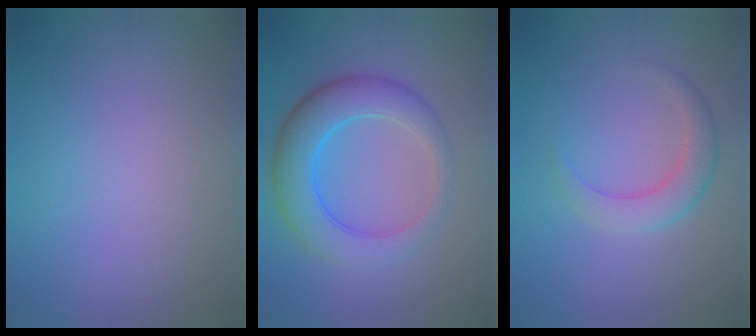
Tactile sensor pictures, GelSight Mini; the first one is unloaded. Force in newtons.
{"total": 6.5, "press": 6.5, "slide": 0.2}
{"total": 2.8, "press": 2.8, "slide": 0.2}